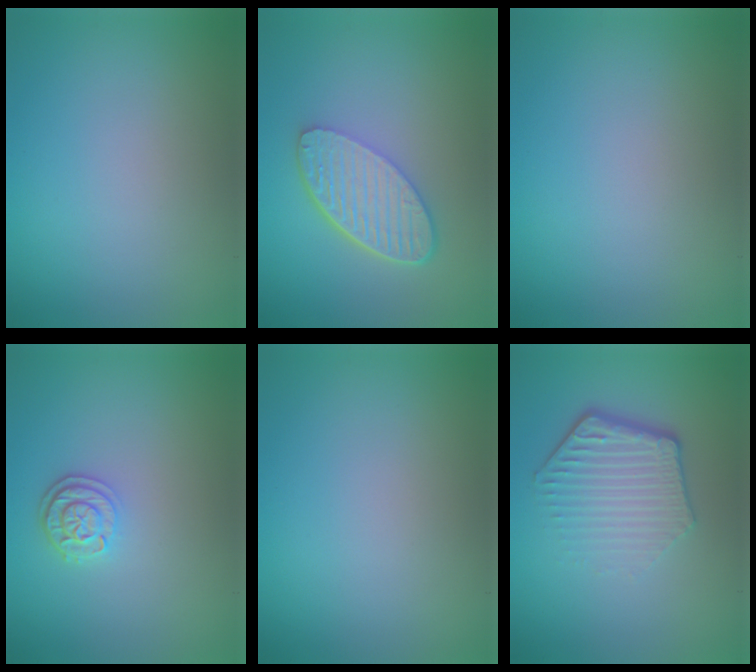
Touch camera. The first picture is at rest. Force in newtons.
{"total": 5.8, "press": 4.3, "slide": 4.0}
{"total": 0.0}
{"total": 2.5, "press": 2.1, "slide": 1.3}
{"total": 0.0}
{"total": 4.2, "press": 3.2, "slide": 2.7}